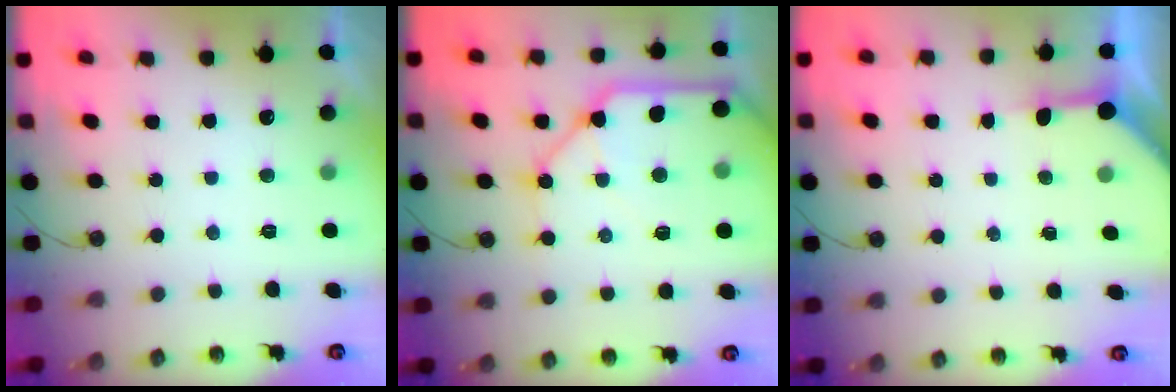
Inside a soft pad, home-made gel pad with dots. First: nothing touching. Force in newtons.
{"total": 17.1, "press": 17.0, "slide": 1.9}
{"total": 4.1, "press": 4.1, "slide": 0.3}